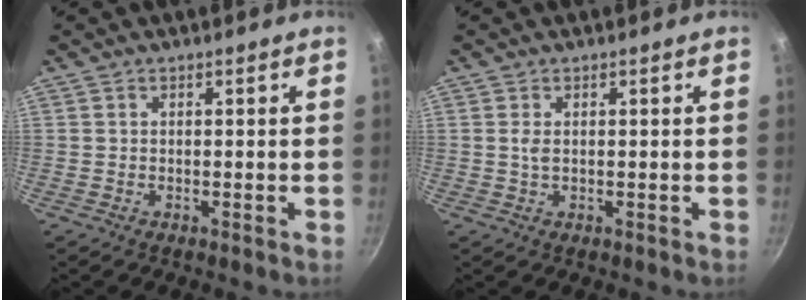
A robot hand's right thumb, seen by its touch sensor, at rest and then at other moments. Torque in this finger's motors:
{"motor_torque": [0.50, 0.66, 0.41, 0.29, 0.17]}